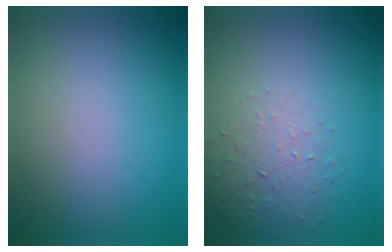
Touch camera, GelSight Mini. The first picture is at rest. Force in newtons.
{"total": 1.6, "press": 0.9, "slide": 1.3}